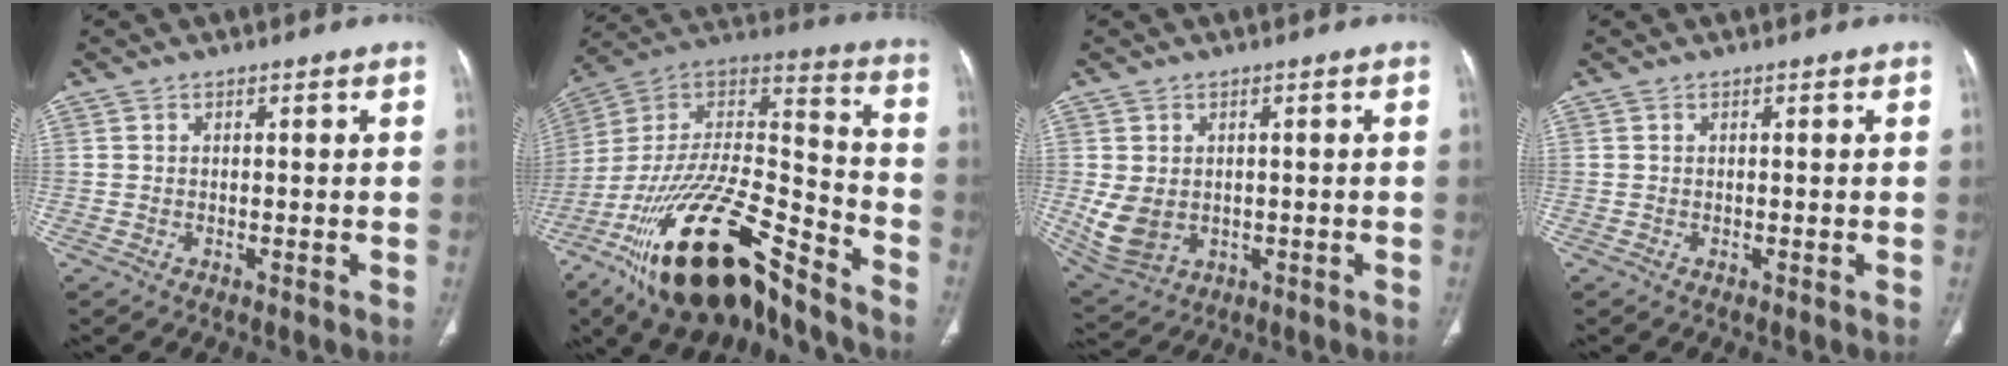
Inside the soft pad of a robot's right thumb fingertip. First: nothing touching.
{"total": 28.8, "force": [-19.6, 9.7, 18.8], "torque": [-0.336, 0.066, -0.340]}
{"total": 7.3, "force": [-0.3, 5.7, 4.5], "torque": [-0.087, -0.006, 0.017]}
{"total": 0.0}